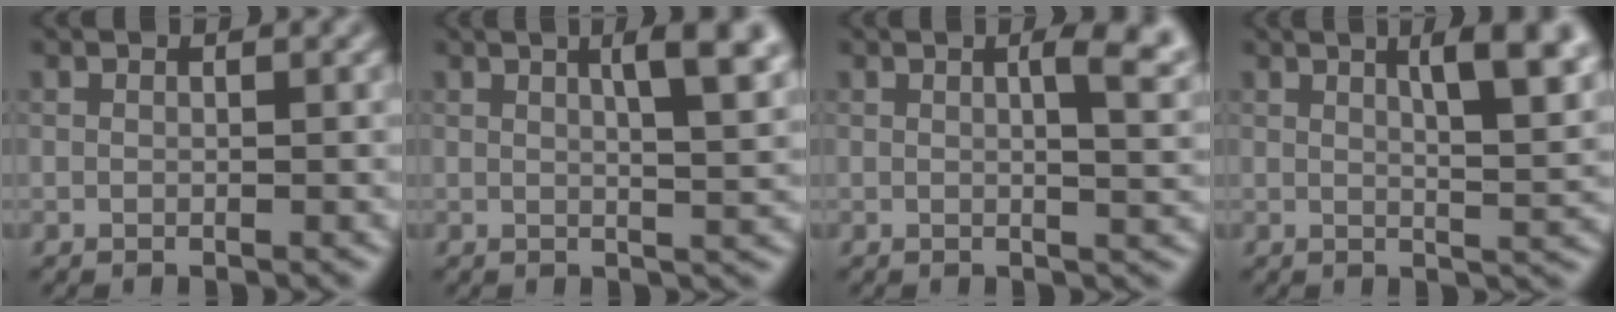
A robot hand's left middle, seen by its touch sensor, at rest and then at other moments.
{"total": 6.2, "force": [2.3, 1.8, 5.5], "torque": [-0.048, 0.014, 0.024]}
{"total": 4.7, "force": [1.5, 1.4, 4.3], "torque": [-0.046, 0.007, 0.019]}
{"total": 6.8, "force": [2.8, 2.0, 5.9], "torque": [-0.057, 0.010, 0.036]}